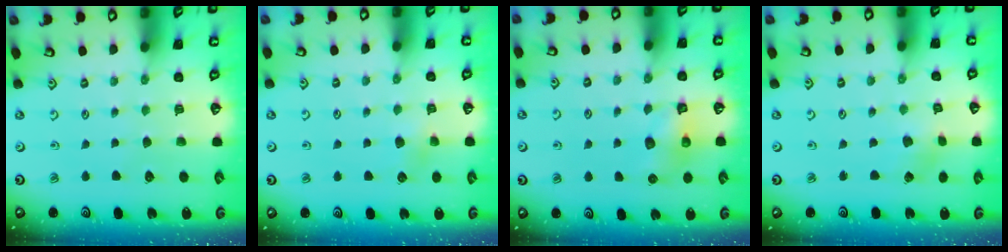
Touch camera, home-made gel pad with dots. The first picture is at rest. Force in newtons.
{"total": 3.7, "press": 3.7, "slide": 0.6}
{"total": 6.7, "press": 6.7, "slide": 0.4}
{"total": 2.6, "press": 2.5, "slide": 0.5}